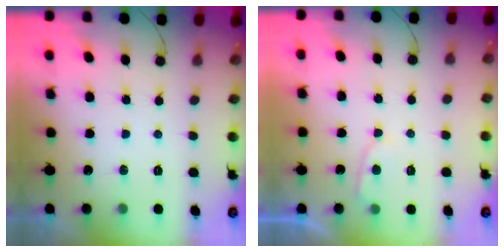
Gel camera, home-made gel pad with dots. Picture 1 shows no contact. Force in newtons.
{"total": 2.9, "press": 2.9, "slide": 0.3}